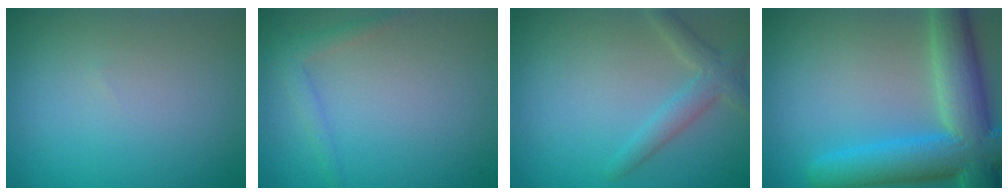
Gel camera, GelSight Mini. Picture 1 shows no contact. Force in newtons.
{"total": 1.5, "press": 1.5, "slide": 0.1}
{"total": 2.5, "press": 2.5, "slide": 0.1}
{"total": 9.6, "press": 9.6, "slide": 0.4}